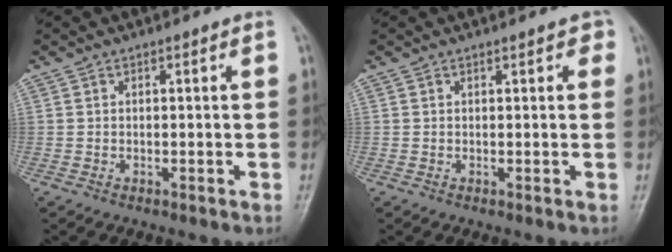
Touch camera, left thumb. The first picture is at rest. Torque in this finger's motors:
{"motor_torque": [-0.15, 0.11, -0.09, 0.00, 0.02]}